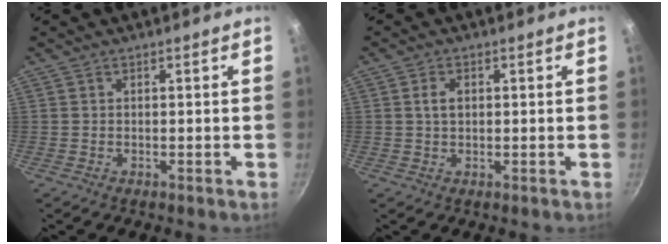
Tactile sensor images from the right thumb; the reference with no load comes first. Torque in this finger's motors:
{"motor_torque": [0.32, 0.32, 0.07, -0.10, 0.11]}